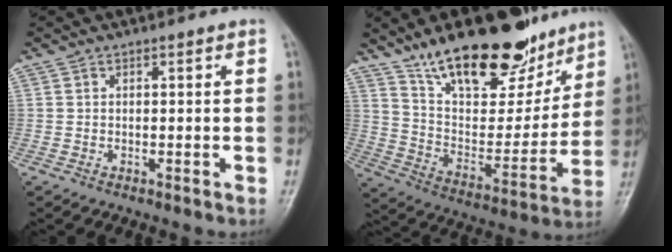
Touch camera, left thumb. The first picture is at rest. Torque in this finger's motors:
{"motor_torque": [1.87, 0.38, 1.45, -1.32, 0.27]}